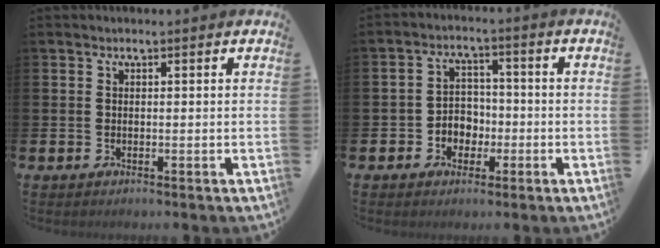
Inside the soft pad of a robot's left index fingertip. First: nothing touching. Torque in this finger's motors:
{"motor_torque": [0.25, 0.19, 0.08, 0.08]}